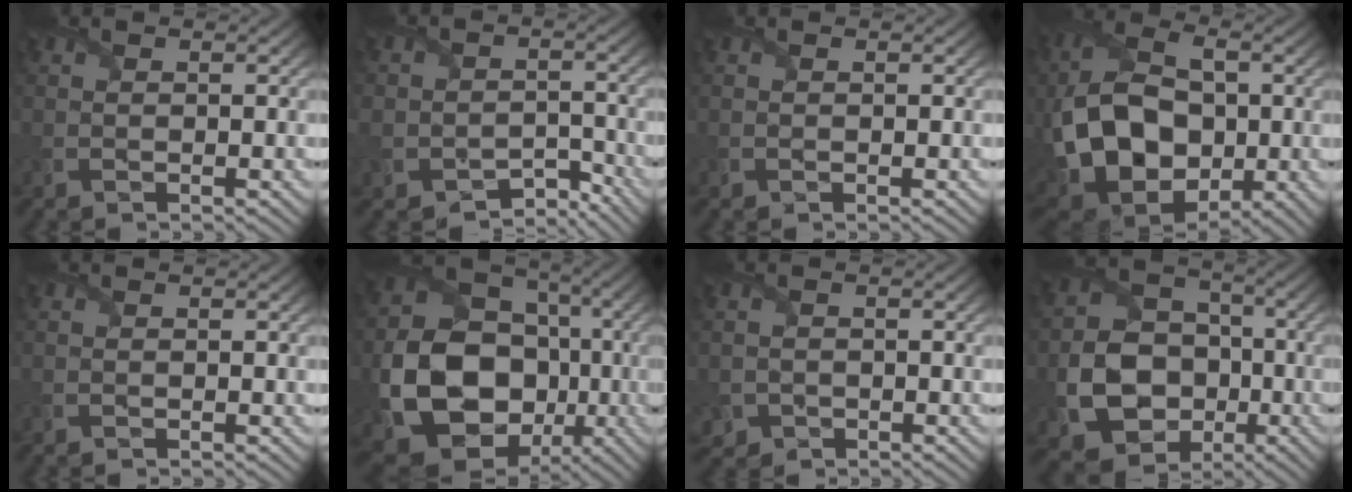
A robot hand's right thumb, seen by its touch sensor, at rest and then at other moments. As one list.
[{"total": 6.6, "force": [-4.2, 4.8, 1.8], "torque": [-0.029, -0.017, -0.061]}, {"total": 0.0}, {"total": 15.5, "force": [-1.5, 10.9, 10.9], "torque": [-0.241, -0.013, -0.032]}, {"total": 0.0}, {"total": 17.0, "force": [-4.1, 13.7, 9.2], "torque": [-0.200, -0.052, -0.059]}, {"total": 1.8, "force": [-0.9, 1.5, 0.1], "torque": [0.001, -0.010, -0.019]}, {"total": 11.7, "force": [-3.2, 9.5, 6.0], "torque": [-0.141, -0.024, -0.064]}]